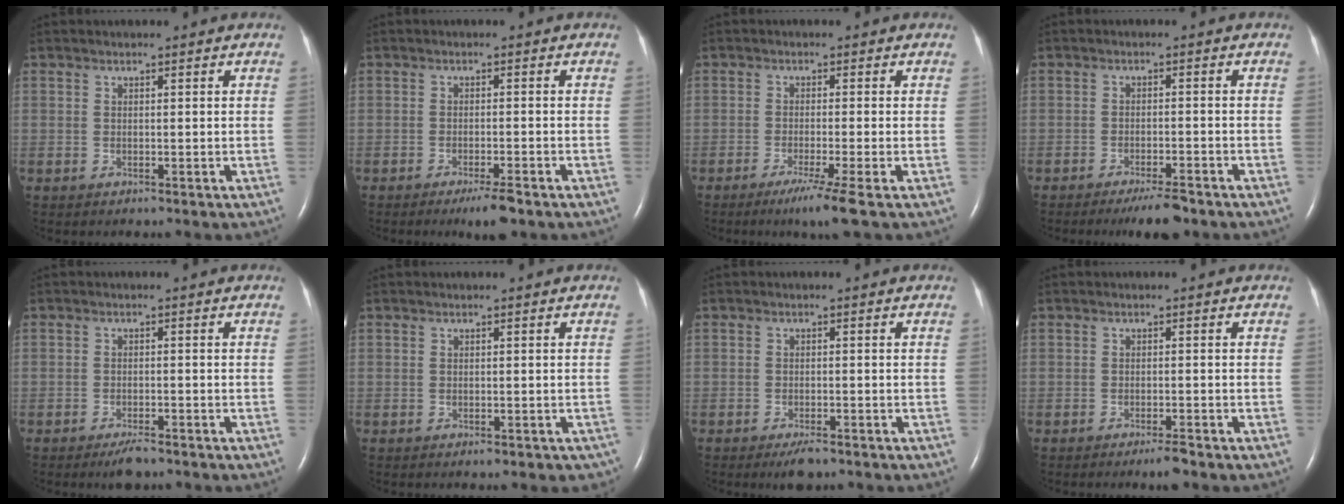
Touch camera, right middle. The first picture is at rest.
{"total": 3.8, "force": [-2.6, 0.3, 2.7], "torque": [-0.046, -0.007, -0.041]}
{"total": 5.0, "force": [-3.0, -1.2, 3.7], "torque": [-0.068, -0.019, -0.055]}
{"total": 4.7, "force": [-3.7, 0.7, 2.7], "torque": [-0.043, -0.006, -0.058]}
{"total": 2.9, "force": [-2.2, 0.7, 1.7], "torque": [-0.037, -0.005, -0.034]}
{"total": 2.8, "force": [-2.1, 1.3, 1.4], "torque": [-0.006, -0.002, -0.018]}
{"total": 2.8, "force": [-2.0, 0.8, 1.7], "torque": [-0.037, -0.005, -0.028]}
{"total": 2.2, "force": [-1.7, 0.0, 1.4], "torque": [-0.027, -0.004, -0.027]}